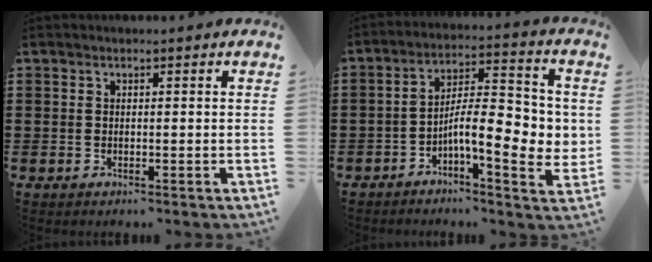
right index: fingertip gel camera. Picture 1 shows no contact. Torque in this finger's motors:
{"motor_torque": [2.14, 0.00, 0.57, 0.21]}